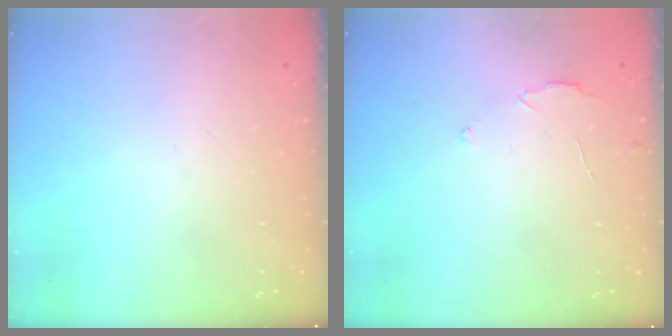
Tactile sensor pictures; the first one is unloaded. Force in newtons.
{"total": 2.6, "press": 2.6, "slide": 0.2}